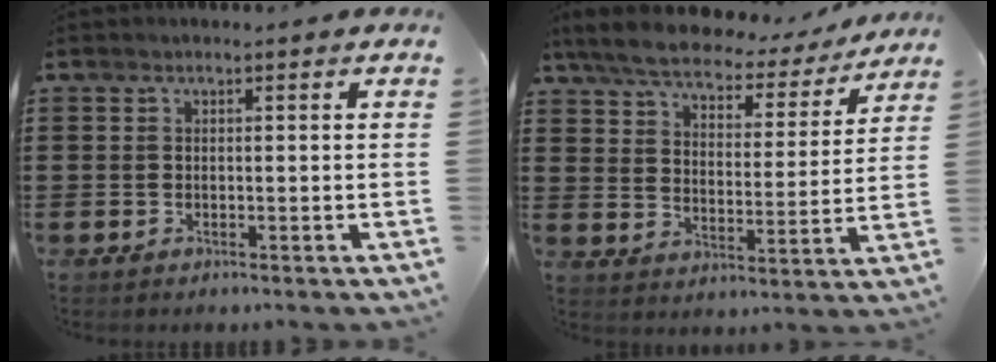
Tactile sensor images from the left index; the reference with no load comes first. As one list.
[{"total": 6.1, "force": [5.6, 1.2, 2.1], "torque": [-0.070, -0.033, 0.094]}]